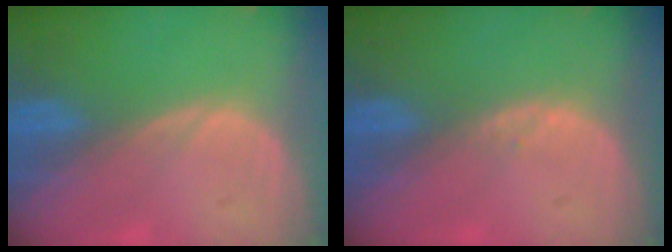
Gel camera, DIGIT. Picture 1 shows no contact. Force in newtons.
{"total": 0.7, "press": 0.5, "slide": 0.5}